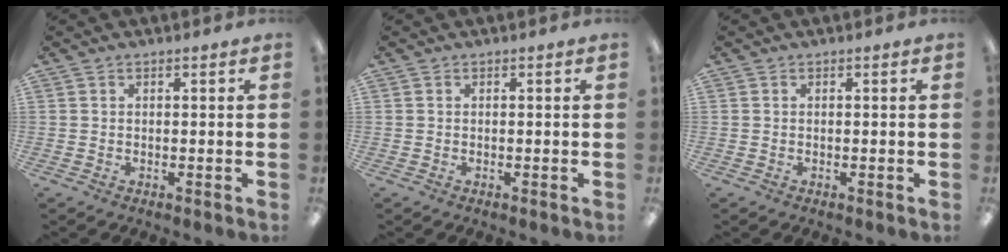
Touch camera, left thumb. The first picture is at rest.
{"total": 0.0}
{"total": 0.0}